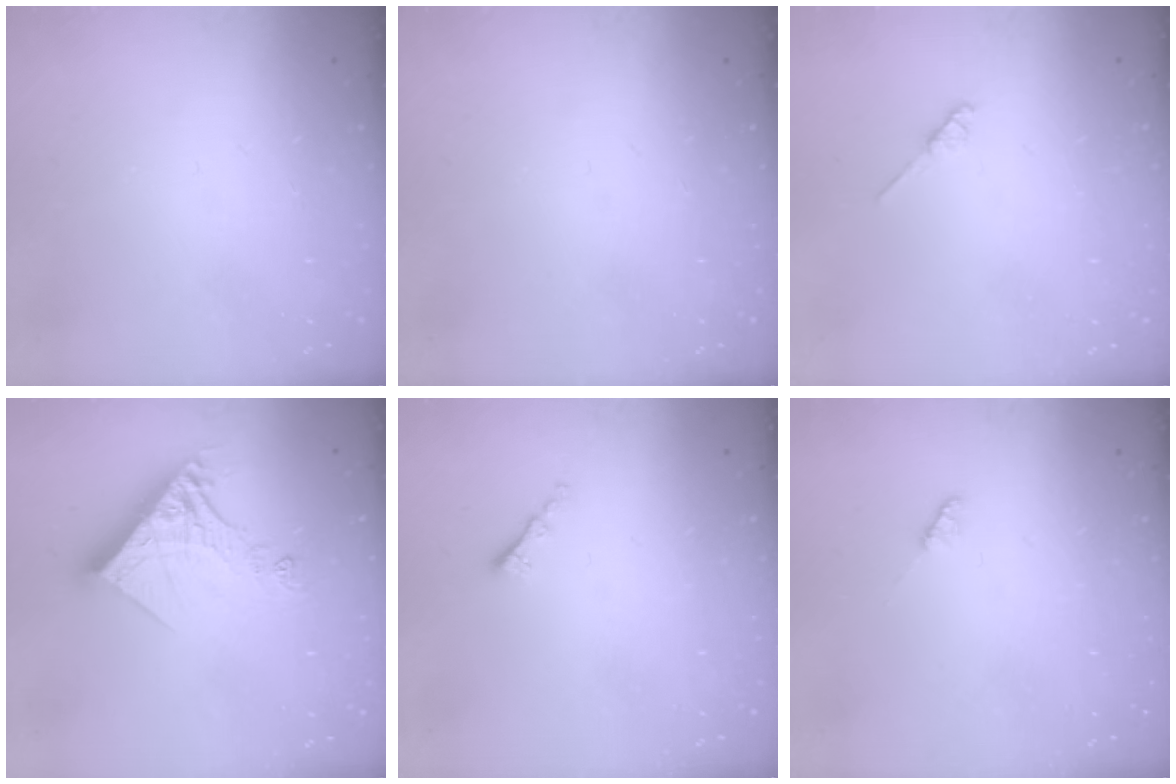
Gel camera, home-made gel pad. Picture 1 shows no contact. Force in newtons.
{"total": 0.0}
{"total": 2.0, "press": 1.9, "slide": 0.3}
{"total": 14.6, "press": 14.5, "slide": 1.3}
{"total": 0.8, "press": 0.8, "slide": 0.2}
{"total": 2.2, "press": 2.2, "slide": 0.3}